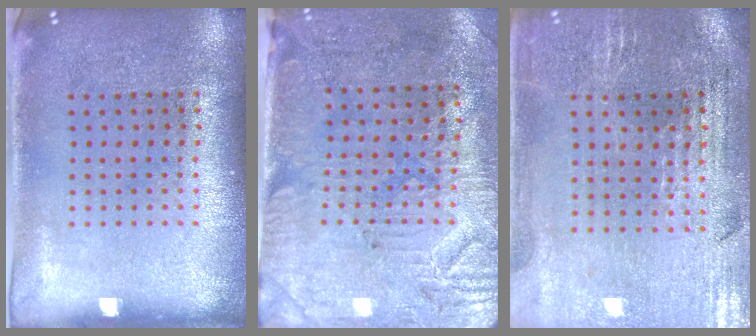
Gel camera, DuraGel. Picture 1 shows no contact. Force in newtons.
{"total": 3.1, "press": 2.7, "slide": 1.5}
{"total": 1.3, "press": 1.3, "slide": 0.3}